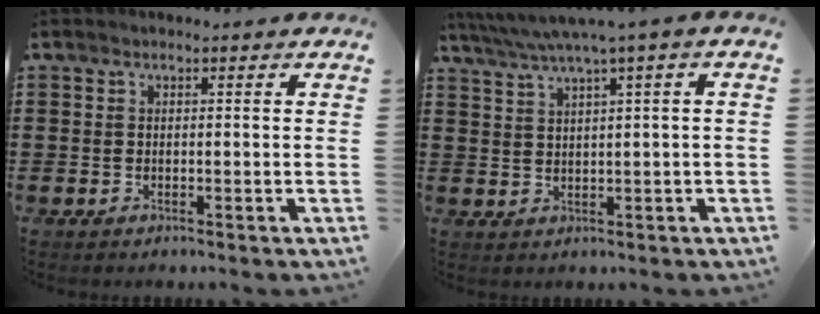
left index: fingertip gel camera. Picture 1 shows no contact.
{"total": 3.9, "force": [1.8, -0.4, 3.5], "torque": [-0.070, -0.008, 0.028]}